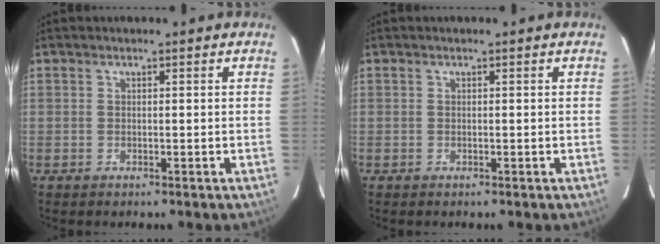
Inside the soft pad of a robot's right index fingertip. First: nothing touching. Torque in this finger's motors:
{"motor_torque": [0.00, 0.00, 0.01, 0.01]}